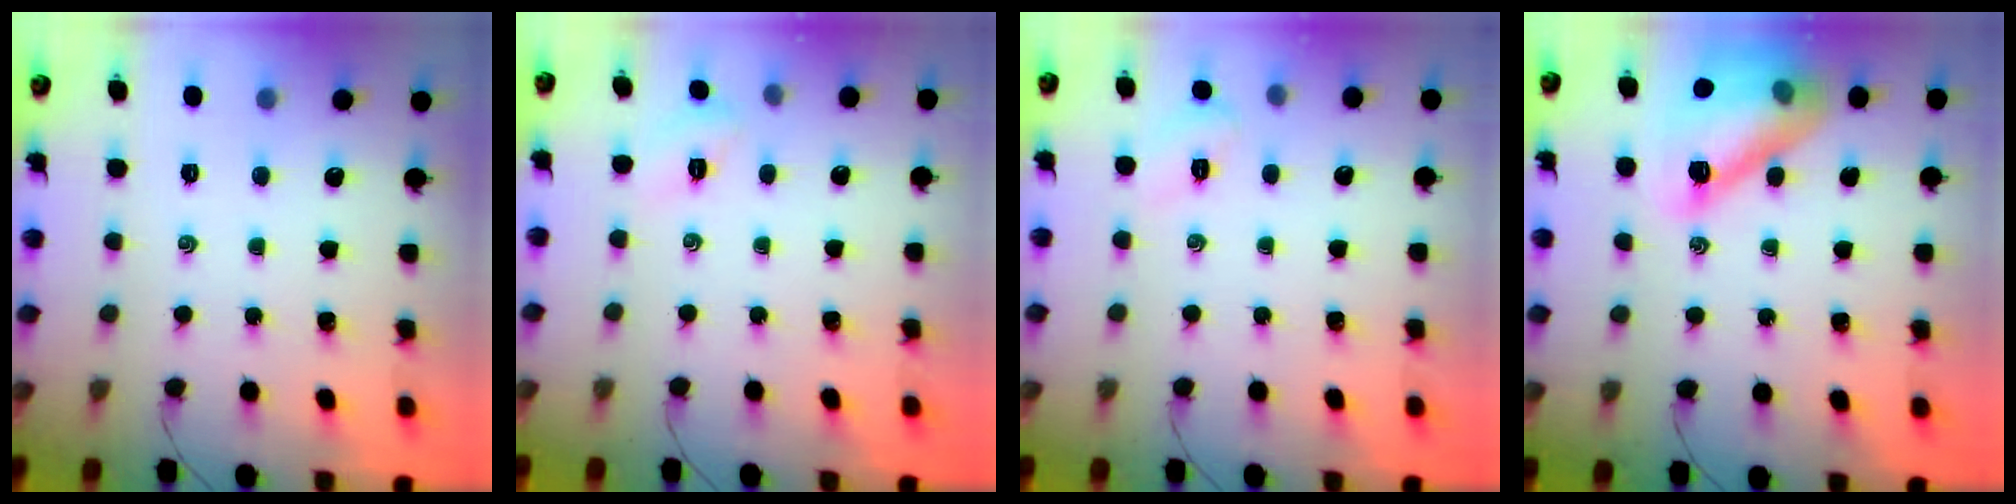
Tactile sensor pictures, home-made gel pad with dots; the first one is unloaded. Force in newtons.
{"total": 4.1, "press": 3.9, "slide": 1.3}
{"total": 6.9, "press": 6.7, "slide": 1.6}
{"total": 15.3, "press": 15.2, "slide": 1.8}